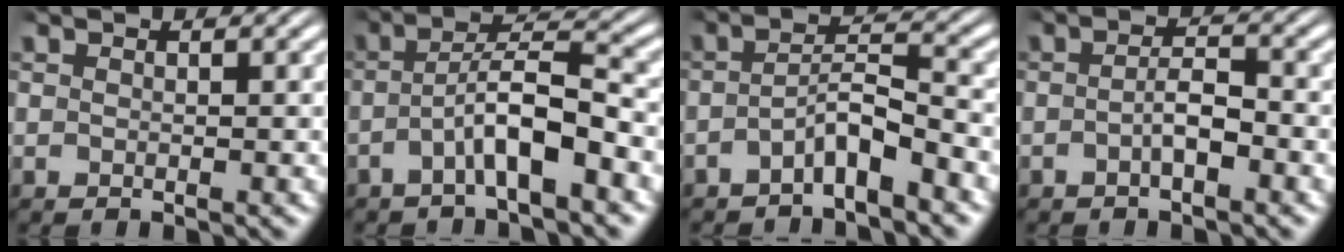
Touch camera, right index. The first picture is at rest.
{"total": 4.2, "force": [-1.9, 0.8, 3.6], "torque": [-0.063, 0.005, -0.035]}
{"total": 3.9, "force": [-3.0, 1.0, 2.3], "torque": [-0.043, -0.009, -0.048]}
{"total": 2.2, "force": [-1.3, 0.4, 1.8], "torque": [-0.028, -0.004, -0.022]}